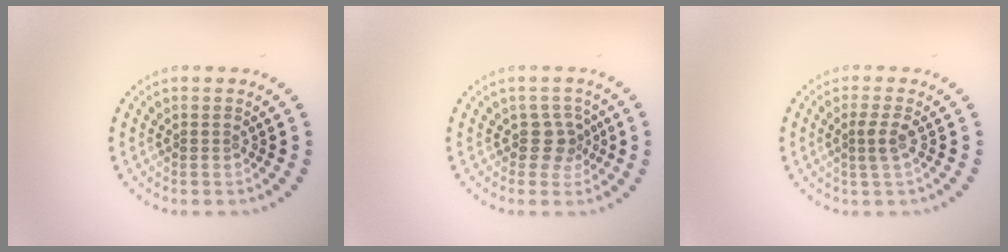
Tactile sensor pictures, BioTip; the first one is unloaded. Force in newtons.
{"total": 2.1, "press": 1.6, "slide": 1.3}
{"total": 1.6, "press": 1.2, "slide": 1.0}